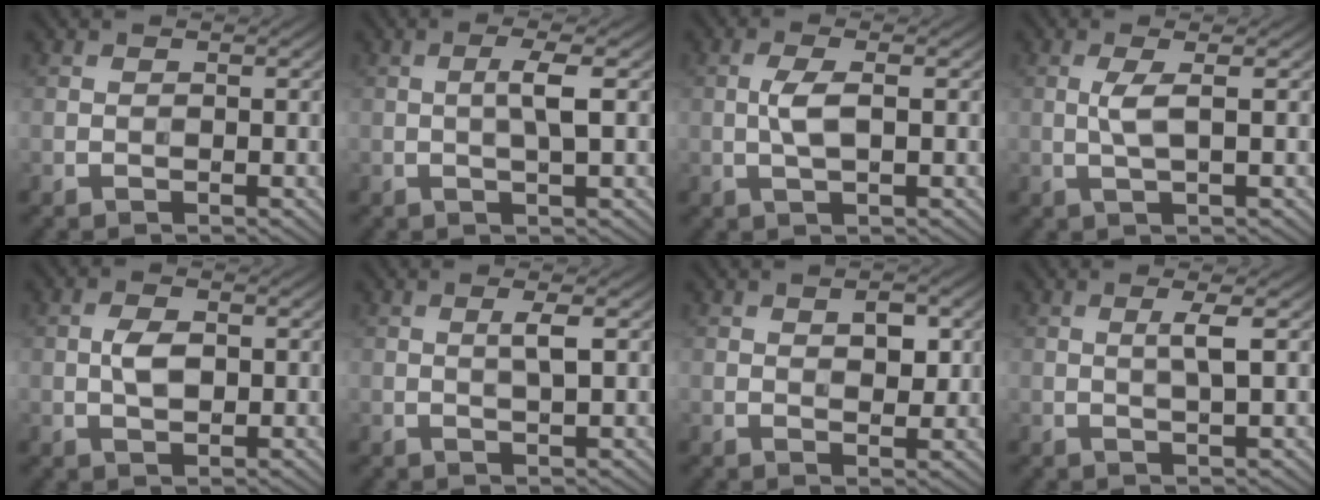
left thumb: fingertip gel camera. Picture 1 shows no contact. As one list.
[{"total": 2.9, "force": [0.3, 0.2, 2.9], "torque": [-0.053, 0.006, 0.002]}, {"total": 3.1, "force": [0.0, 0.9, 3.0], "torque": [-0.071, 0.005, 0.000]}, {"total": 2.7, "force": [0.3, 0.4, 2.6], "torque": [-0.058, 0.005, 0.004]}, {"total": 3.1, "force": [0.1, 1.7, 2.6], "torque": [-0.055, 0.001, 0.000]}, {"total": 1.9, "force": [0.5, 0.1, 1.9], "torque": [-0.036, 0.004, 0.008]}, {"total": 3.4, "force": [1.1, 1.7, 2.7], "torque": [-0.043, 0.000, 0.019]}, {"total": 2.2, "force": [0.5, 0.0, 2.1], "torque": [-0.042, 0.005, 0.008]}]